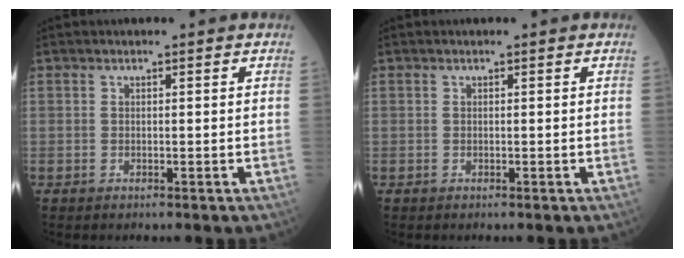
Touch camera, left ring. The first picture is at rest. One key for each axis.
{"total": 0.0}